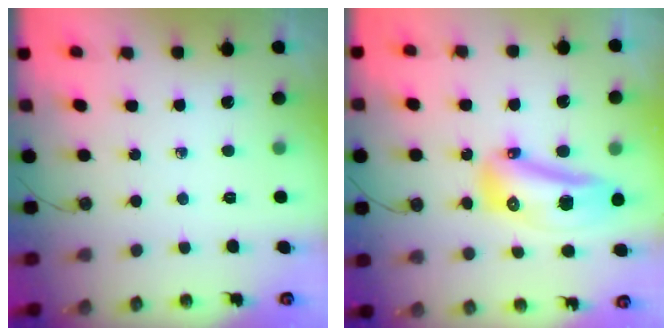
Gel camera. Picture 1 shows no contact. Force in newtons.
{"total": 14.0, "press": 13.9, "slide": 2.3}